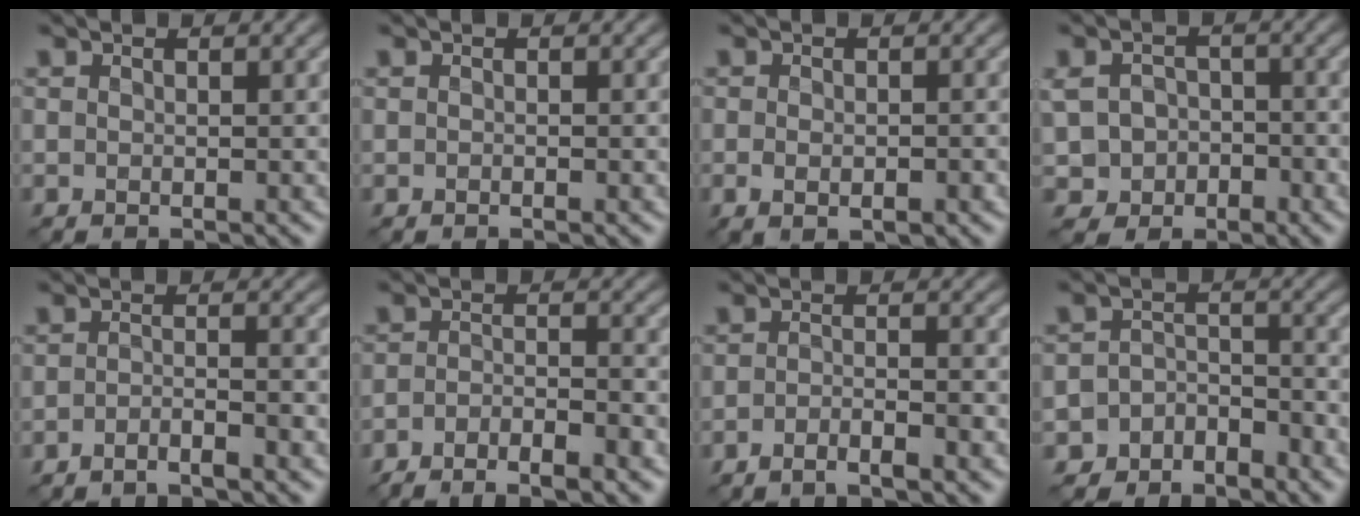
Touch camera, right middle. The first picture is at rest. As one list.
[{"total": 0.5, "force": [-0.1, 0.3, 0.5], "torque": [0.007, 0.001, -0.006]}, {"total": 2.7, "force": [-0.8, 1.5, 2.1], "torque": [-0.017, -0.001, -0.004]}, {"total": 3.6, "force": [-1.1, 3.1, 1.4], "torque": [-0.025, -0.003, -0.019]}, {"total": 2.2, "force": [-1.5, 0.2, 1.6], "torque": [-0.027, 0.002, -0.033]}, {"total": 4.5, "force": [-3.4, 0.9, 2.8], "torque": [-0.048, -0.004, -0.059]}, {"total": 2.6, "force": [-1.7, 0.3, 2.0], "torque": [-0.033, 0.001, -0.033]}, {"total": 3.5, "force": [-3.1, 1.6, 0.2], "torque": [0.006, 0.009, -0.055]}]